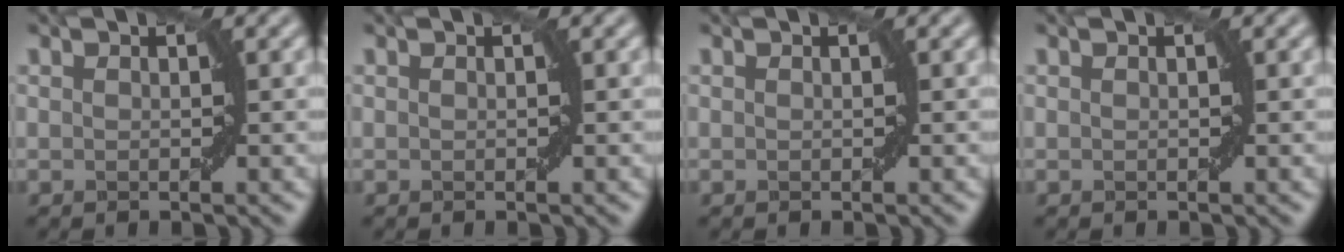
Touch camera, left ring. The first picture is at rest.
{"total": 0.0}
{"total": 0.0}
{"total": 0.0}